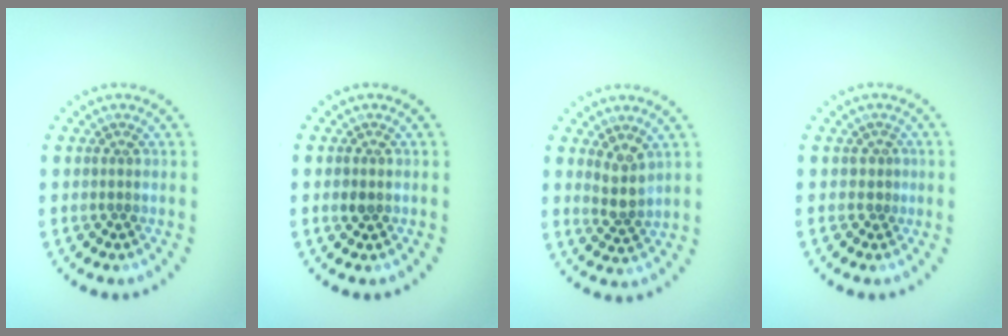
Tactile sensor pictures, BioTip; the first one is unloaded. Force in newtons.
{"total": 1.2, "press": 1.2, "slide": 0.3}
{"total": 2.4, "press": 2.1, "slide": 1.2}
{"total": 0.7, "press": 0.3, "slide": 0.6}